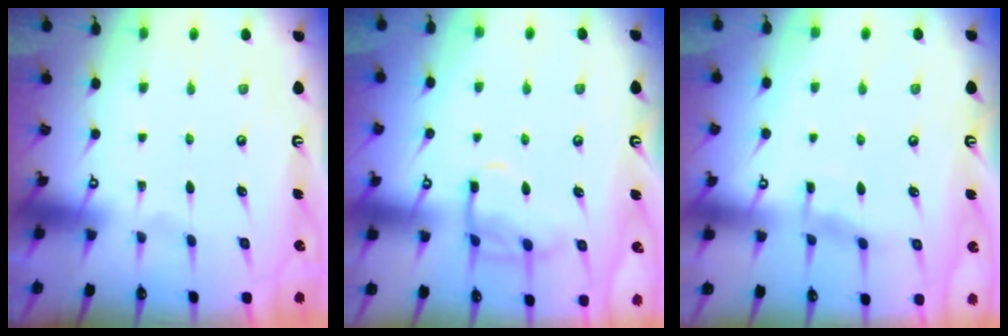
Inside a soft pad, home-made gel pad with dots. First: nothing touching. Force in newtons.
{"total": 11.1, "press": 11.0, "slide": 1.0}
{"total": 5.0, "press": 4.9, "slide": 0.3}